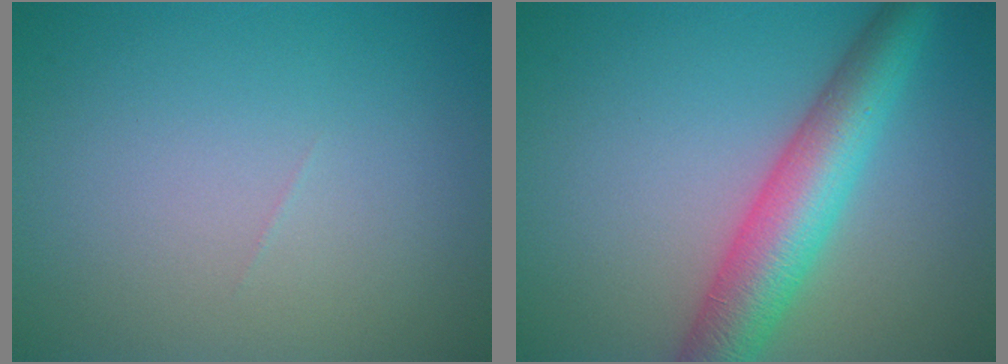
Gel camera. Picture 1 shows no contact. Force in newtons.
{"total": 6.8, "press": 6.8, "slide": 0.1}